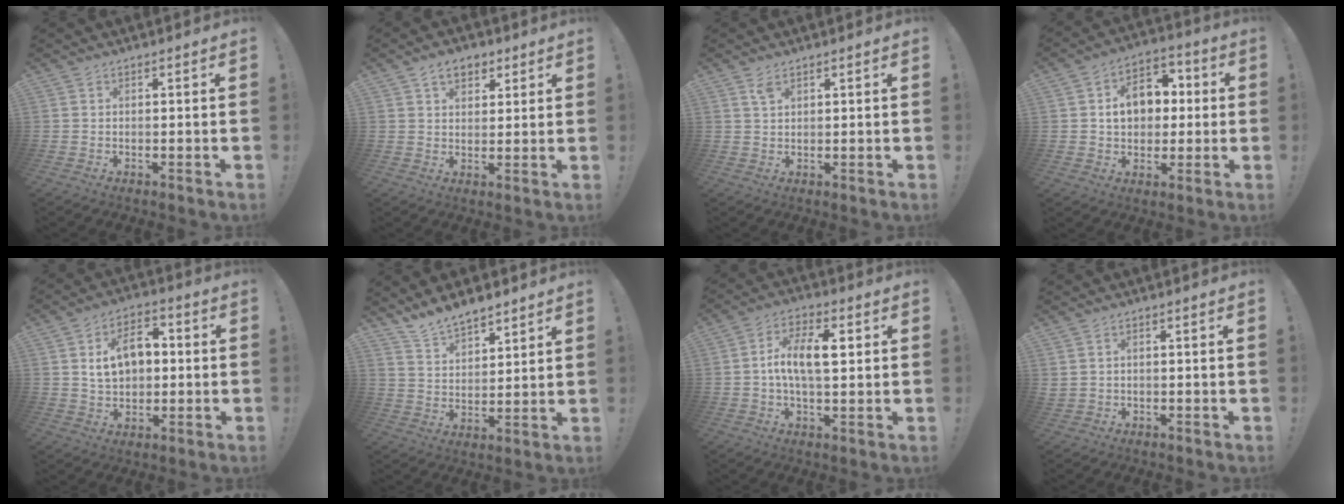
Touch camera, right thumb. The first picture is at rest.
{"total": 6.7, "force": [3.6, 4.5, 3.4], "torque": [-0.041, -0.006, 0.063]}
{"total": 2.5, "force": [1.5, 1.2, 1.6], "torque": [-0.026, -0.003, 0.027]}
{"total": 12.0, "force": [1.6, 9.5, 7.1], "torque": [-0.105, 0.006, 0.036]}
{"total": 11.9, "force": [2.5, 8.4, 8.0], "torque": [-0.117, 0.002, 0.052]}
{"total": 8.9, "force": [8.0, 3.2, 2.2], "torque": [-0.053, -0.056, 0.155]}
{"total": 11.0, "force": [0.9, 5.4, 9.6], "torque": [-0.168, 0.006, 0.014]}
{"total": 1.2, "force": [0.7, 0.9, 0.5], "torque": [-0.011, 0.002, 0.012]}